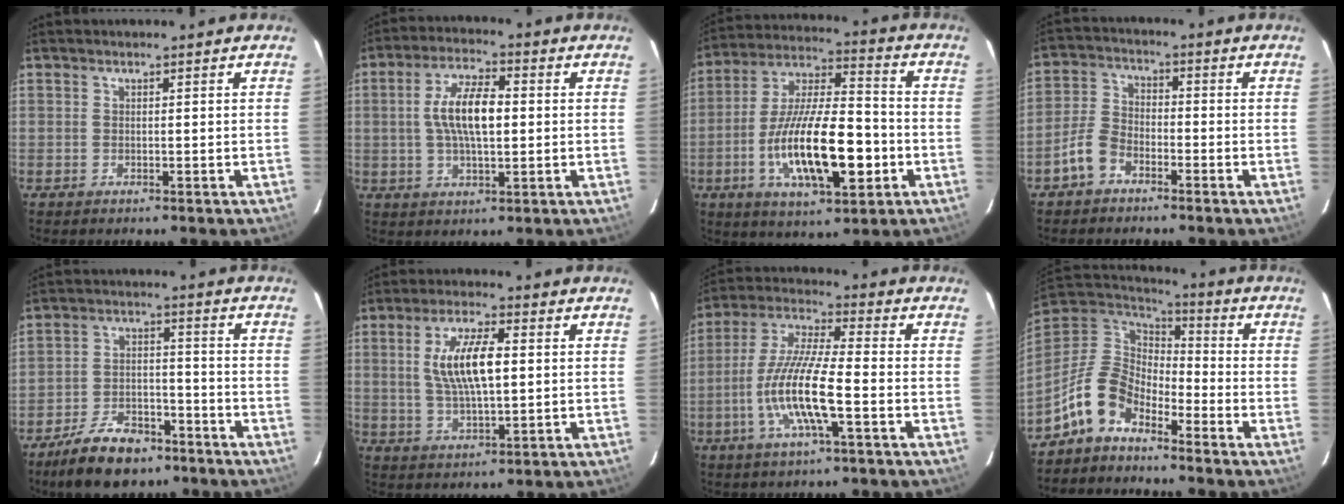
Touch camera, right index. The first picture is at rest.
{"total": 9.6, "force": [0.6, 3.5, 8.9], "torque": [-0.169, 0.011, 0.011]}
{"total": 19.5, "force": [-5.6, 6.7, 17.5], "torque": [-0.328, -0.005, -0.092]}
{"total": 5.8, "force": [-3.8, 3.3, 2.9], "torque": [-0.070, 0.016, -0.079]}
{"total": 12.6, "force": [-9.2, 6.0, 6.2], "torque": [-0.139, 0.009, -0.146]}
{"total": 10.5, "force": [1.5, 3.4, 9.8], "torque": [-0.187, 0.005, 0.033]}
{"total": 13.3, "force": [-4.1, 2.0, 12.4], "torque": [-0.256, -0.006, -0.081]}
{"total": 11.2, "force": [-7.1, 6.2, 6.0], "torque": [-0.129, 0.018, -0.143]}